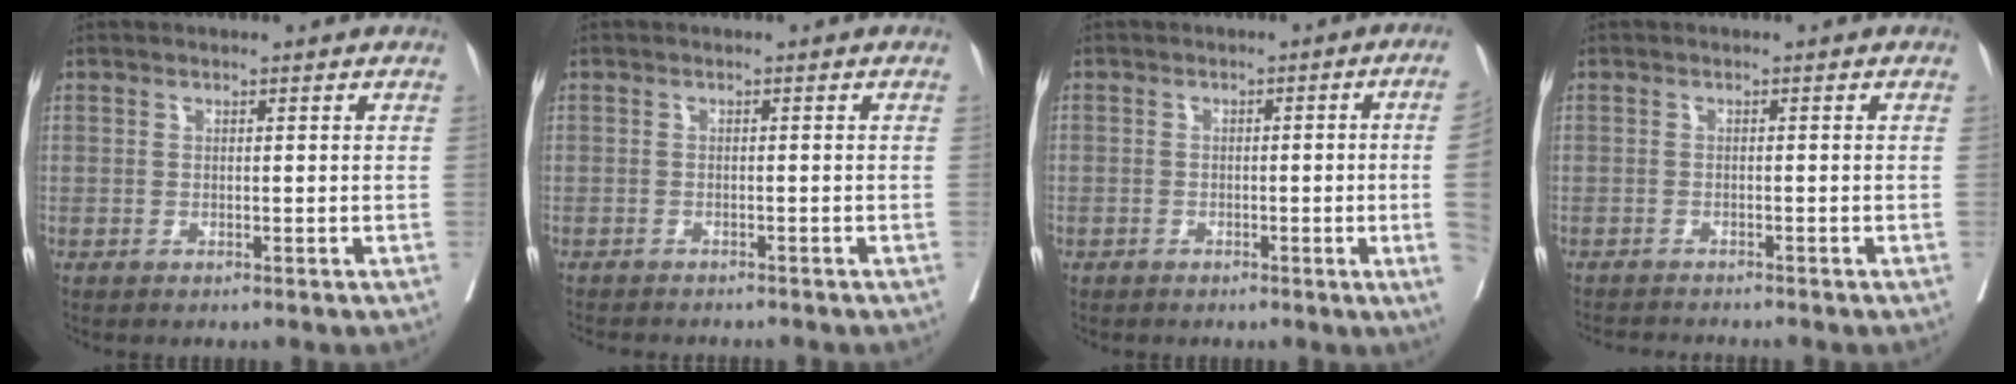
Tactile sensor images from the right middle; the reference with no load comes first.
{"total": 5.9, "force": [-5.3, 1.0, 2.2], "torque": [-0.030, -0.006, -0.073]}
{"total": 6.3, "force": [-1.1, -1.2, 6.1], "torque": [-0.069, -0.004, -0.018]}
{"total": 4.6, "force": [-4.4, -0.2, 1.3], "torque": [-0.017, -0.012, -0.068]}